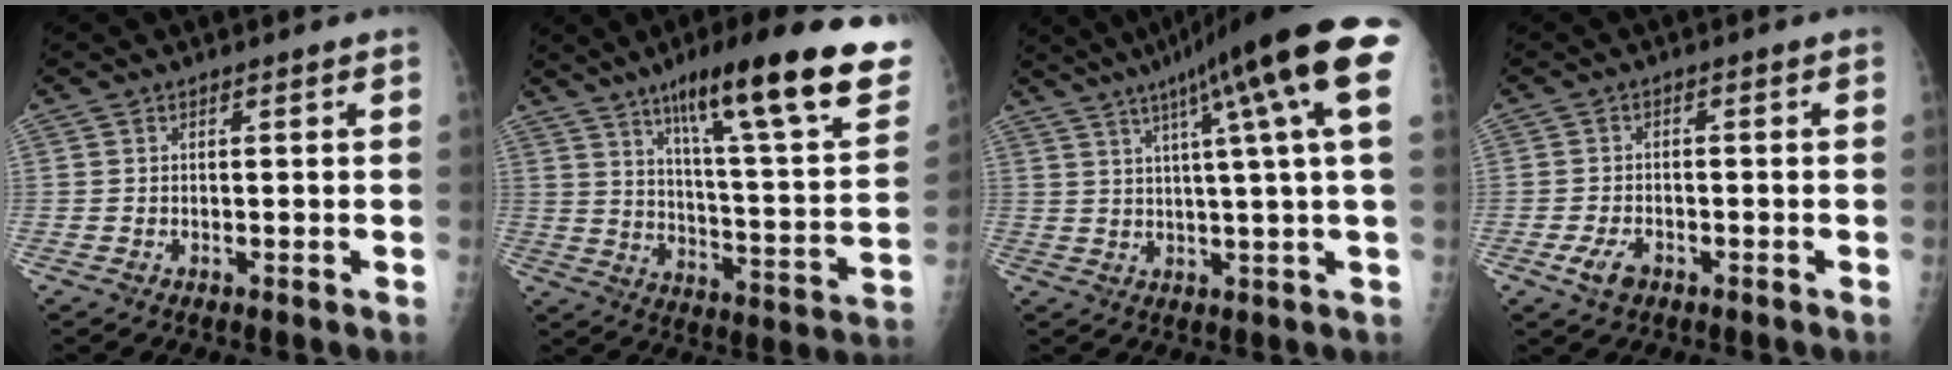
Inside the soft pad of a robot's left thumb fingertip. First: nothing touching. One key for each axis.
{"total": 28.1, "fx": 17.4, "fy": 4.4, "fz": 21.6, "tx": -0.294, "ty": -0.054, "tz": 0.255}
{"total": 20.2, "fx": 9.3, "fy": 1.2, "fz": 17.8, "tx": -0.263, "ty": 0.011, "tz": 0.117}
{"total": 3.9, "fx": -2.0, "fy": 2.4, "fz": 2.4, "tx": -0.045, "ty": 0.006, "tz": -0.036}